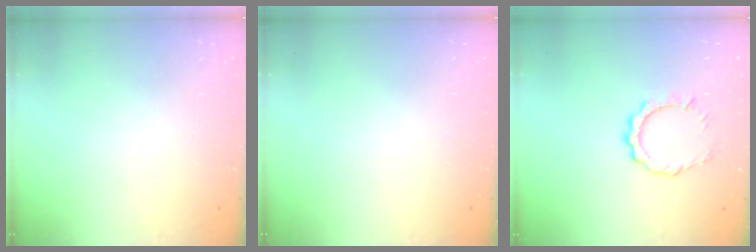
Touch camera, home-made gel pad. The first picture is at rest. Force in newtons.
{"total": 0.0}
{"total": 7.8, "press": 7.8, "slide": 0.6}